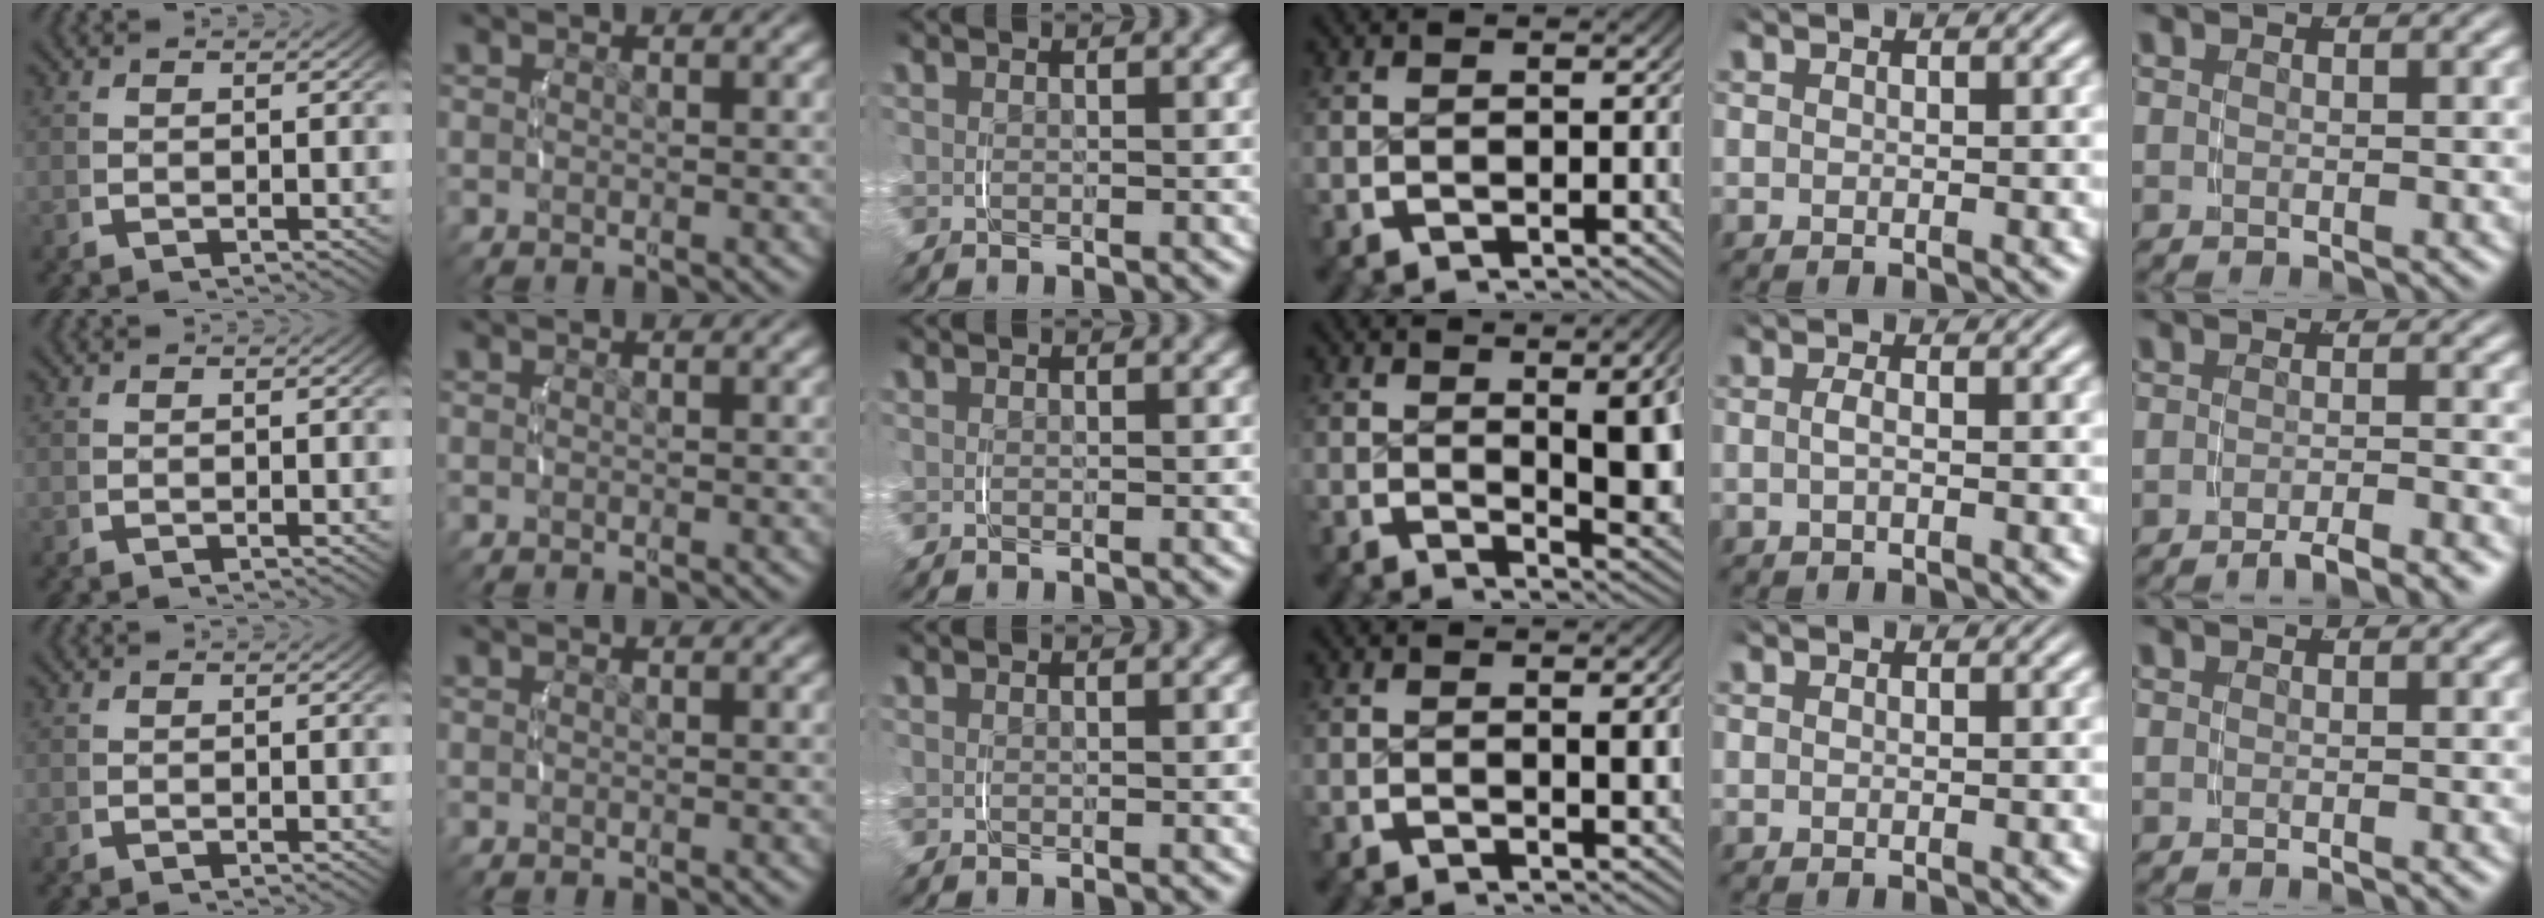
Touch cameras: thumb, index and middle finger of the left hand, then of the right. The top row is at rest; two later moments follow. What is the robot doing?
{"motion": "lift_and_place", "object": "glasses case"}